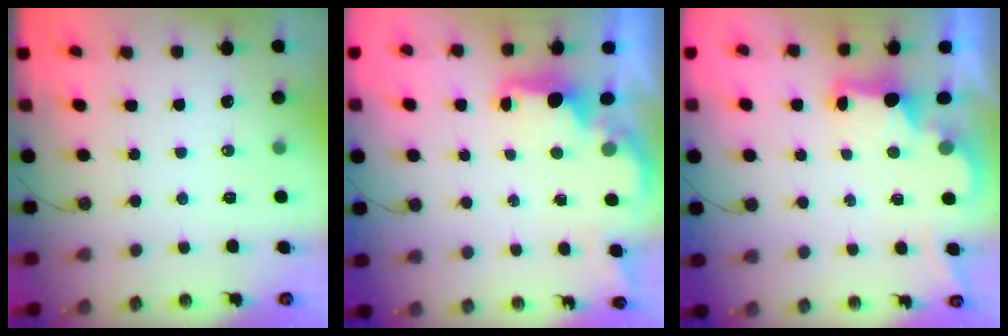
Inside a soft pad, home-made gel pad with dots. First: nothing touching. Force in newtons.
{"total": 1.9, "press": 1.8, "slide": 0.7}
{"total": 2.3, "press": 2.2, "slide": 0.8}